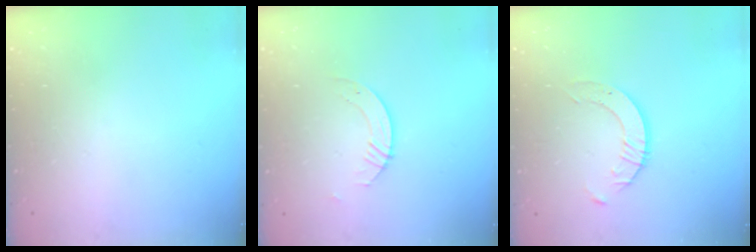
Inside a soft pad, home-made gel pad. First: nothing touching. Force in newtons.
{"total": 2.8, "press": 2.8, "slide": 0.2}
{"total": 3.4, "press": 3.4, "slide": 0.3}